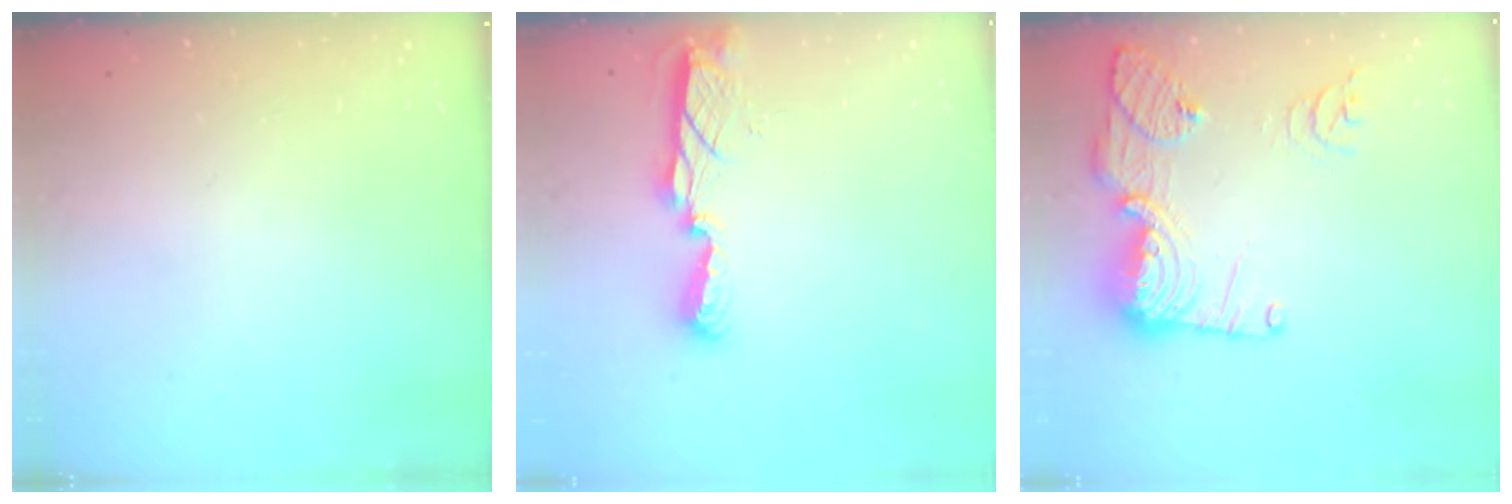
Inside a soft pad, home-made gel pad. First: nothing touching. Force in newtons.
{"total": 7.8, "press": 7.7, "slide": 0.3}
{"total": 16.2, "press": 16.2, "slide": 1.7}